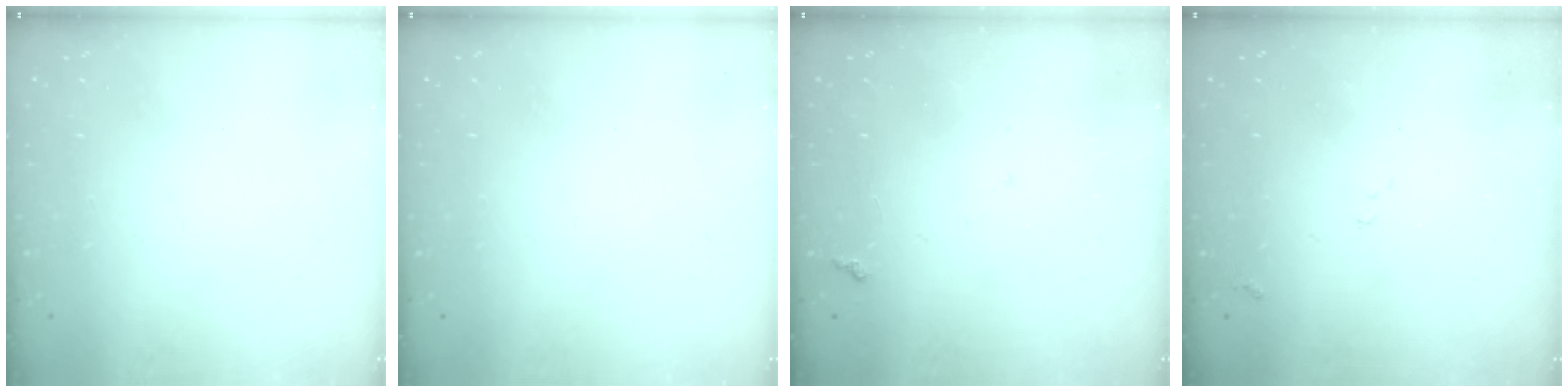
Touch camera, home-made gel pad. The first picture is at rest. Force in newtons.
{"total": 0.0}
{"total": 5.6, "press": 5.6, "slide": 0.5}
{"total": 7.7, "press": 7.6, "slide": 1.0}